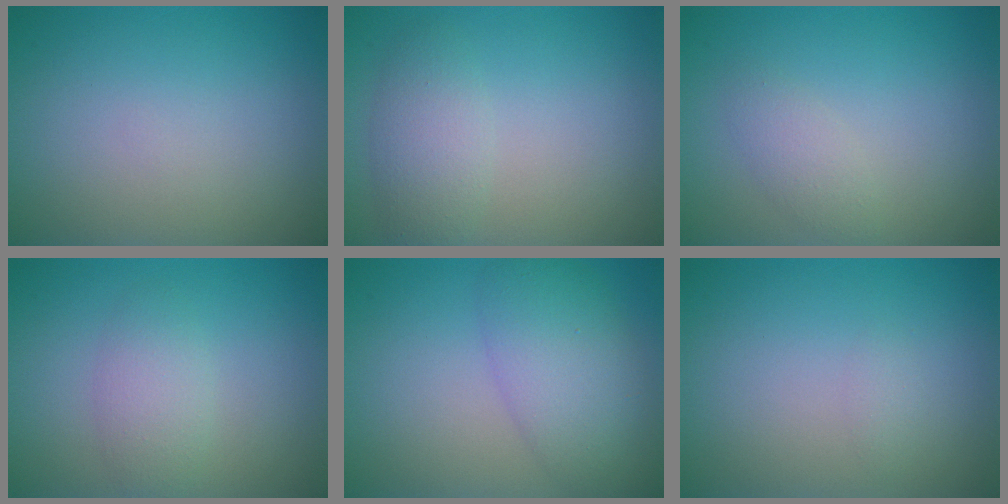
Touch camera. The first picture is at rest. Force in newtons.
{"total": 2.7, "press": 2.7, "slide": 0.2}
{"total": 1.6, "press": 1.6, "slide": 0.2}
{"total": 2.4, "press": 2.4, "slide": 0.0}
{"total": 5.7, "press": 5.7, "slide": 0.2}
{"total": 0.6, "press": 0.6, "slide": 0.0}